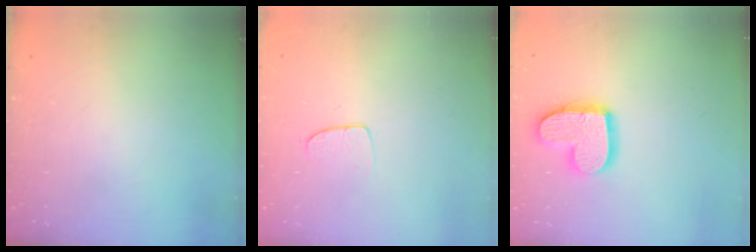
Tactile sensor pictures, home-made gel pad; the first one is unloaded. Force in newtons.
{"total": 6.0, "press": 6.0, "slide": 0.4}
{"total": 14.4, "press": 14.3, "slide": 1.0}